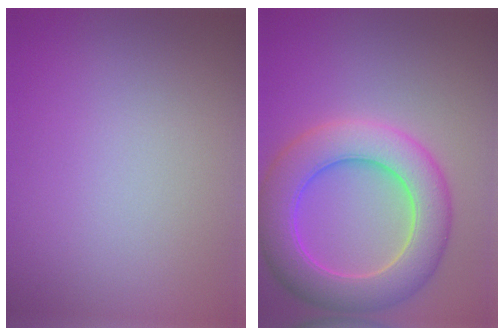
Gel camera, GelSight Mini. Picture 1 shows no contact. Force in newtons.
{"total": 7.6, "press": 7.6, "slide": 0.3}